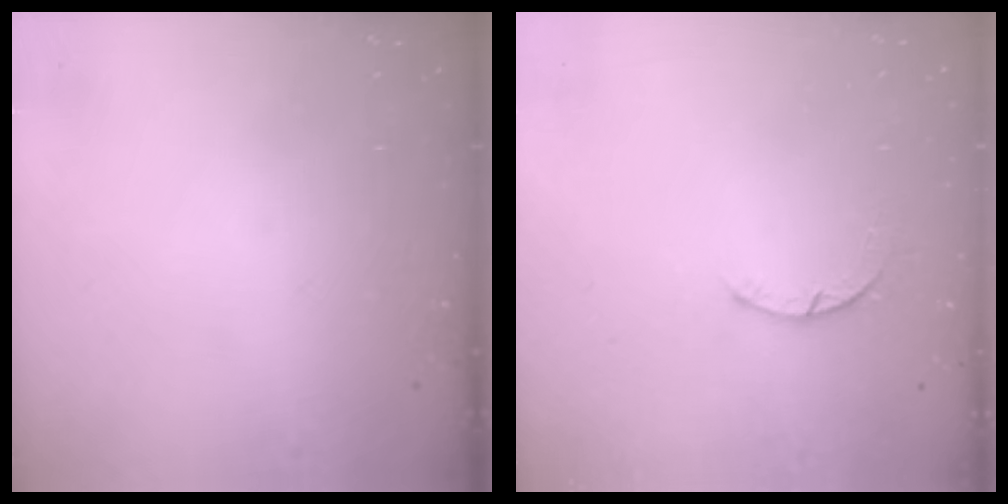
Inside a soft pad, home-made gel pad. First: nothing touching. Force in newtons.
{"total": 1.2, "press": 1.2, "slide": 0.3}